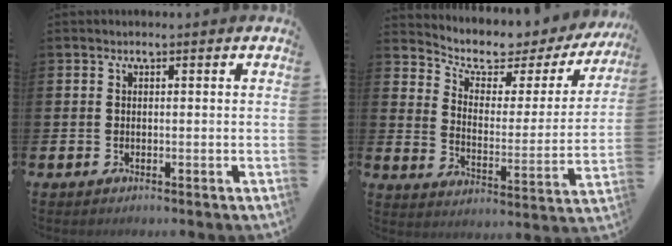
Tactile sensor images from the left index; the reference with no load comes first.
{"total": 5.2, "force": [4.4, 2.2, 1.6], "torque": [-0.067, -0.033, 0.068]}